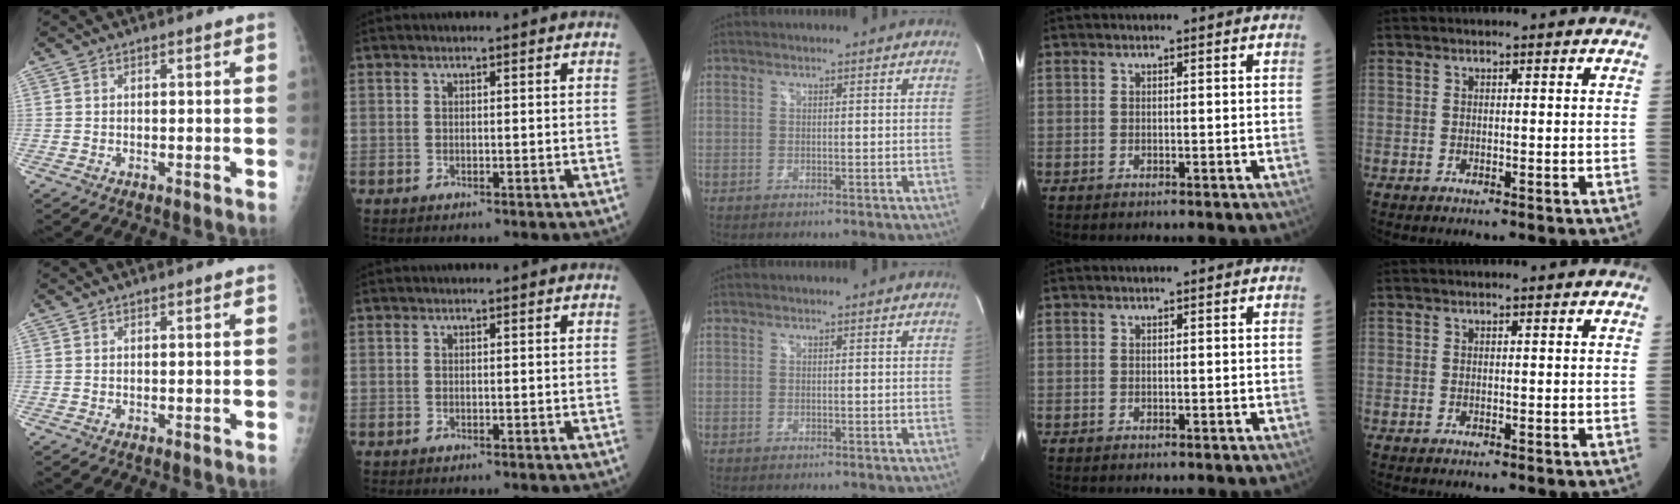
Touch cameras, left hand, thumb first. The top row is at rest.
{}